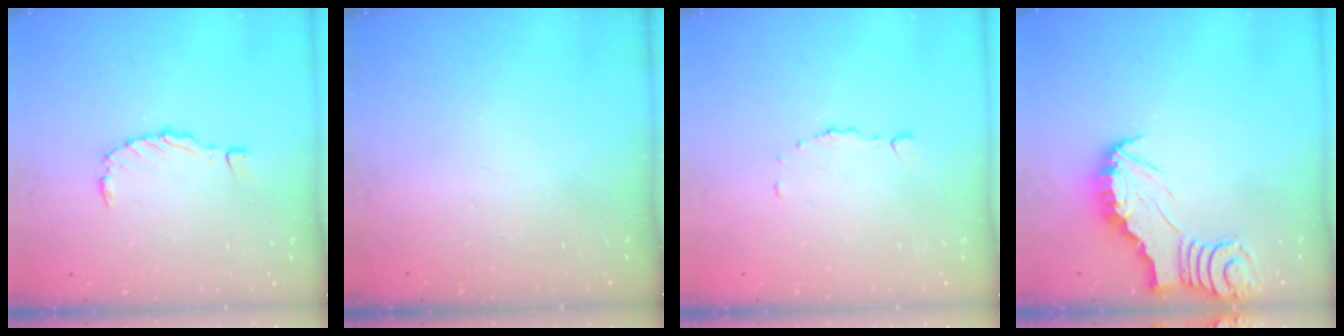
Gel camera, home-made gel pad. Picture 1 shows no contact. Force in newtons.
{"total": 1.5, "press": 1.5, "slide": 0.1}
{"total": 3.0, "press": 2.9, "slide": 0.7}
{"total": 2.5, "press": 2.5, "slide": 0.2}